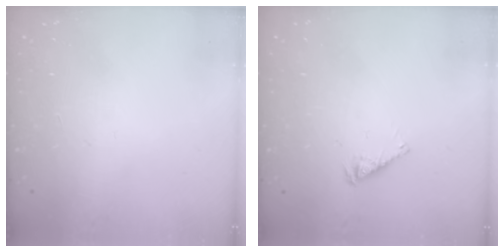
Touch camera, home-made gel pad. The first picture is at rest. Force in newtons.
{"total": 3.7, "press": 3.7, "slide": 0.3}